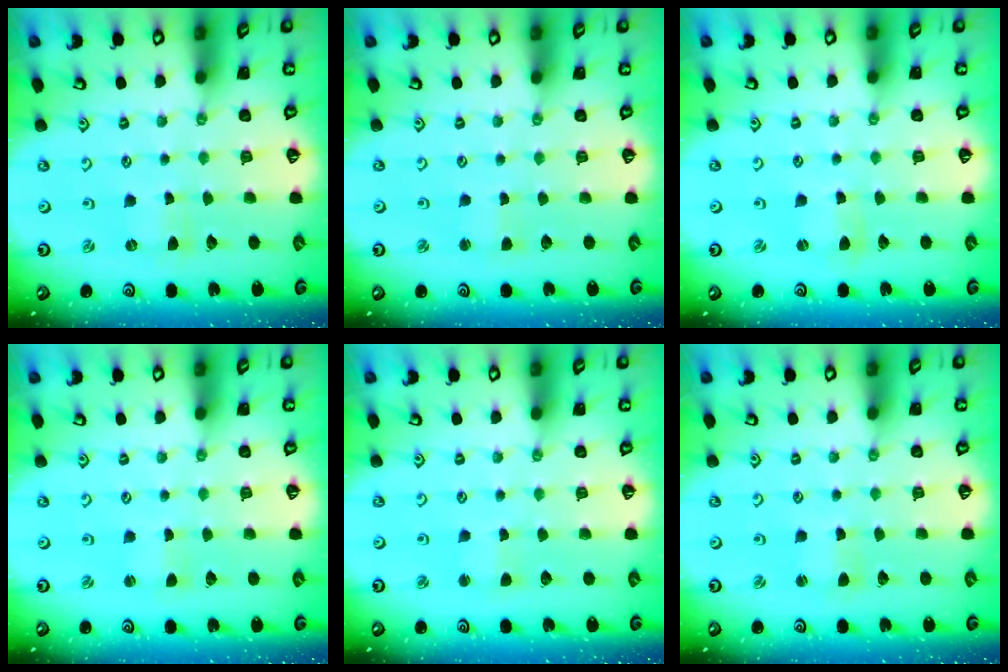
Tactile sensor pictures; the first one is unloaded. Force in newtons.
{"total": 1.8, "press": 1.7, "slide": 0.3}
{"total": 1.7, "press": 1.7, "slide": 0.3}
{"total": 0.7, "press": 0.7, "slide": 0.1}
{"total": 1.9, "press": 1.9, "slide": 0.3}
{"total": 1.4, "press": 1.4, "slide": 0.3}